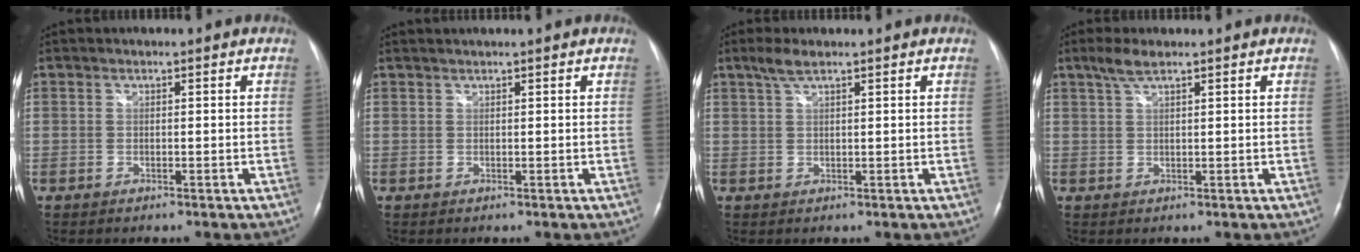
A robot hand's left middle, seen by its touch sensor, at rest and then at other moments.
{"total": 1.1, "force": [0.9, -0.4, 0.5], "torque": [-0.007, 0.016, 0.020]}
{"total": 2.6, "force": [1.9, 0.4, 1.8], "torque": [-0.044, 0.009, 0.040]}
{"total": 2.9, "force": [2.1, 0.4, 2.0], "torque": [-0.047, 0.009, 0.044]}